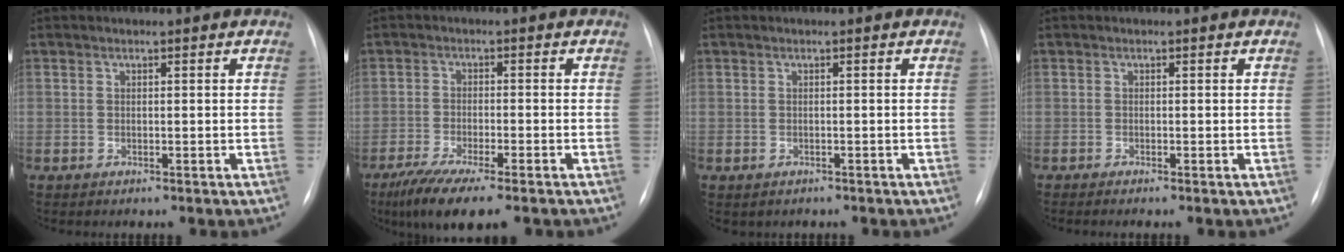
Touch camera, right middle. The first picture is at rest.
{"total": 9.1, "force": [-6.5, 1.1, 6.2], "torque": [-0.108, -0.024, -0.103]}
{"total": 1.1, "force": [-0.8, 0.7, 0.1], "torque": [-0.012, -0.002, -0.007]}
{"total": 0.7, "force": [-0.6, -0.2, 0.4], "torque": [-0.012, -0.003, -0.009]}